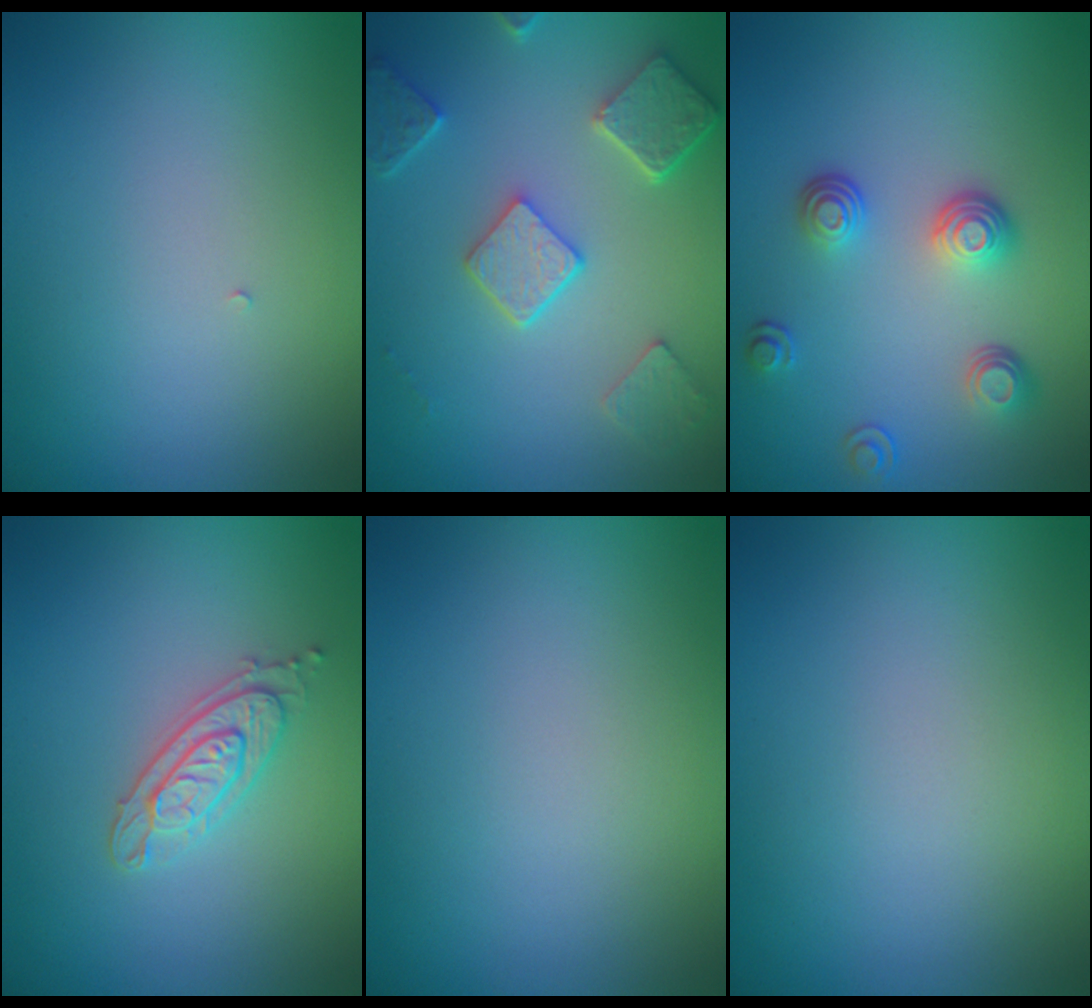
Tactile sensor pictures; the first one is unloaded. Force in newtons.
{"total": 4.9, "press": 3.8, "slide": 3.2}
{"total": 3.4, "press": 2.6, "slide": 2.1}
{"total": 2.6, "press": 2.4, "slide": 1.0}
{"total": 0.0}
{"total": 0.0}